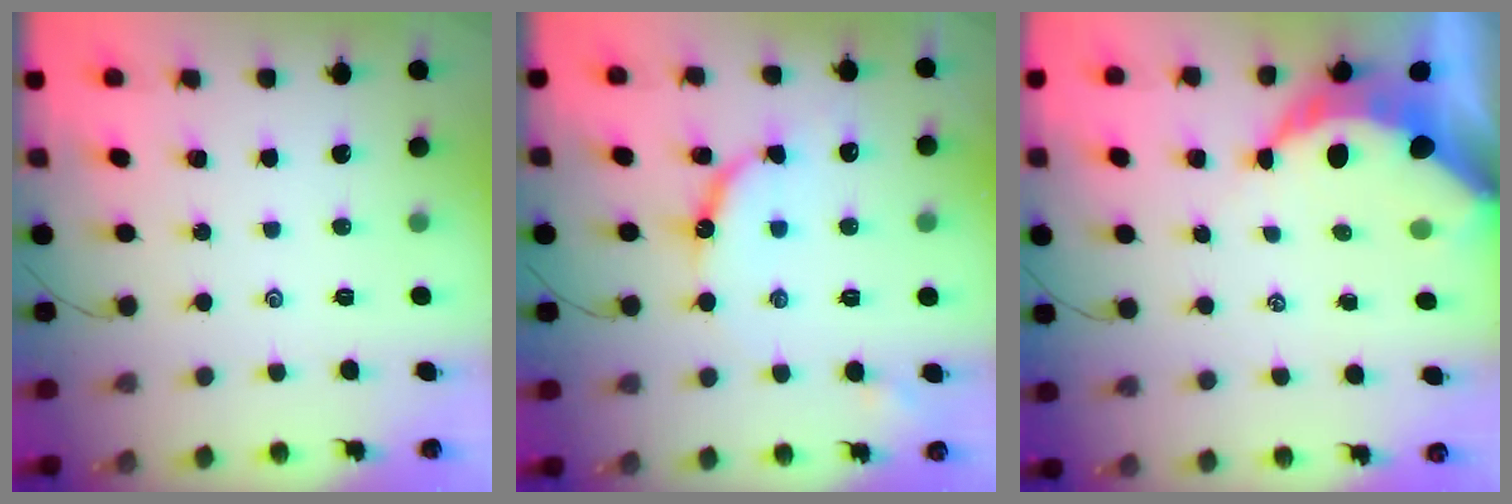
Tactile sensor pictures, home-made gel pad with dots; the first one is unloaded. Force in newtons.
{"total": 10.2, "press": 10.2, "slide": 0.6}
{"total": 9.1, "press": 9.1, "slide": 0.7}